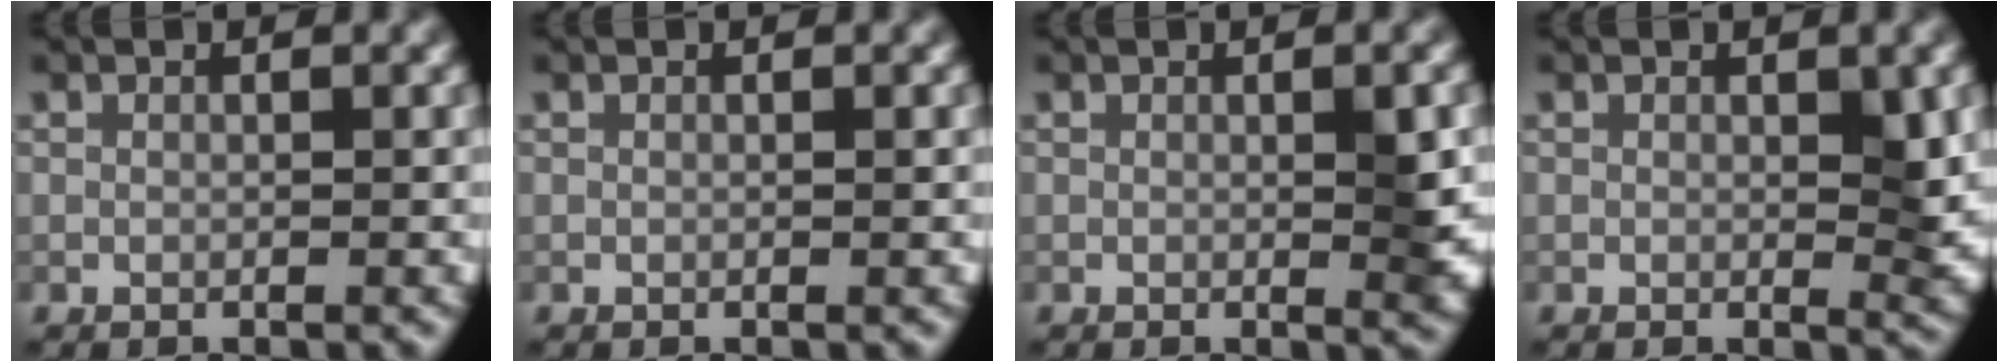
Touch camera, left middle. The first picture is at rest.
{"total": 0.0}
{"total": 2.5, "force": [0.0, 0.3, 2.5], "torque": [-0.034, -0.003, 0.000]}
{"total": 2.6, "force": [0.3, 0.8, 2.4], "torque": [-0.029, -0.006, 0.004]}